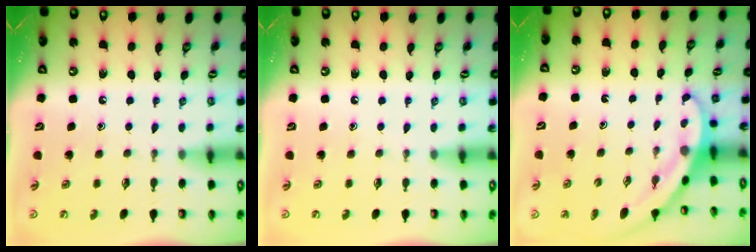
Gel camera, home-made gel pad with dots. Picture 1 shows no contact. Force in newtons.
{"total": 0.0}
{"total": 3.1, "press": 3.1, "slide": 0.1}